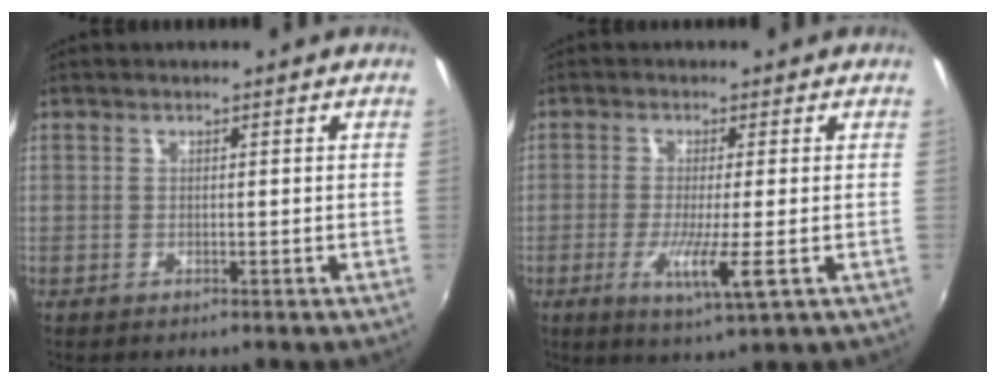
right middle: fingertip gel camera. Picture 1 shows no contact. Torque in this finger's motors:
{"motor_torque": [1.51, -0.63, 0.47, 0.14]}